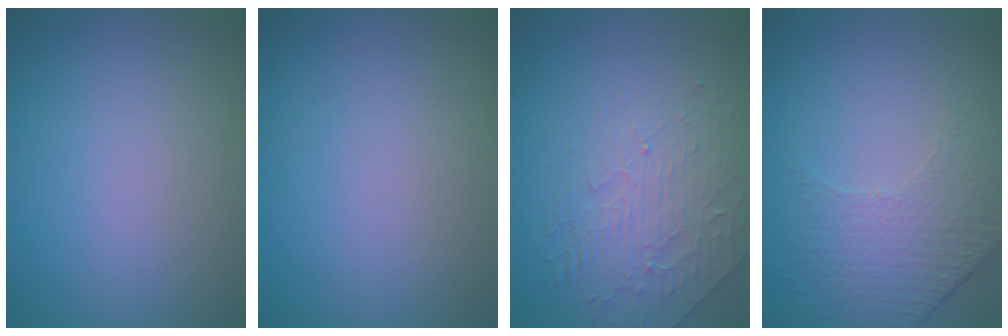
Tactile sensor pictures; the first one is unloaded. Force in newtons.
{"total": 0.0}
{"total": 2.8, "press": 2.3, "slide": 1.6}
{"total": 4.7, "press": 3.1, "slide": 3.5}